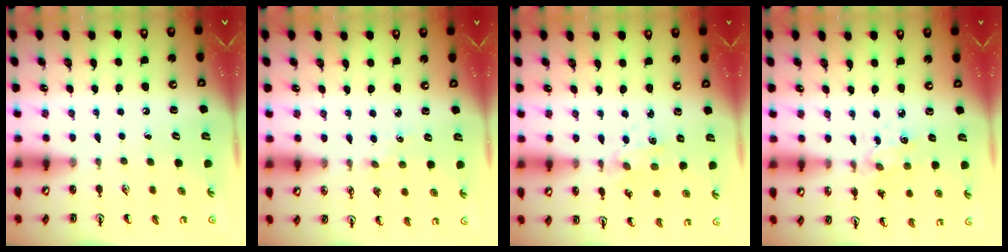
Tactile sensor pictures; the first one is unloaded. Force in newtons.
{"total": 1.8, "press": 1.8, "slide": 0.3}
{"total": 1.5, "press": 1.5, "slide": 0.3}
{"total": 2.2, "press": 2.2, "slide": 0.5}